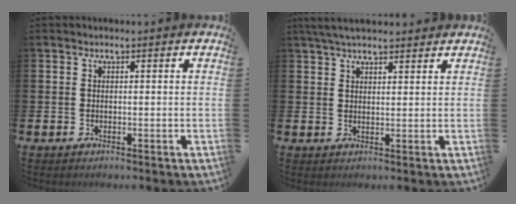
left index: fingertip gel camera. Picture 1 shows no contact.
{"total": 4.2, "force": [3.8, 1.0, 1.5], "torque": [-0.032, -0.008, 0.070]}